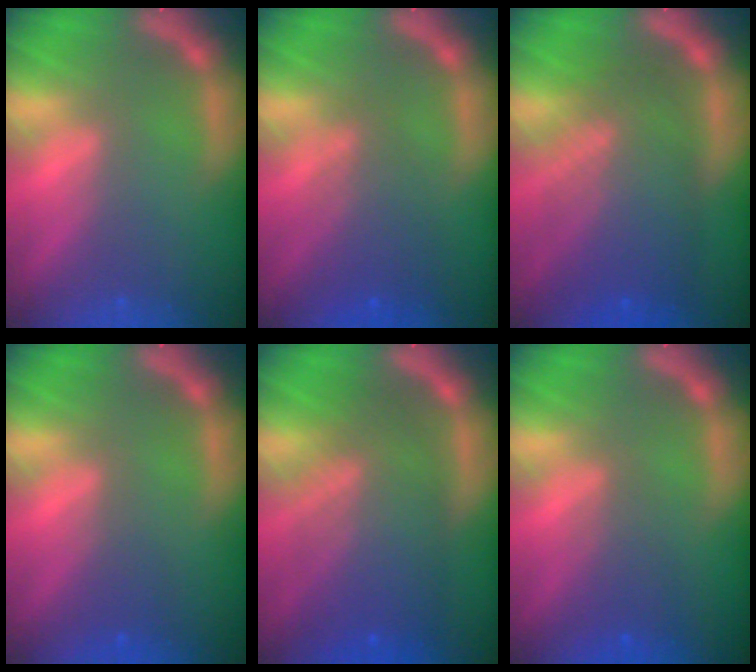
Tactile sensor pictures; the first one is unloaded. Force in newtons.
{"total": 4.1}
{"total": 8.5}
{"total": 1.5}
{"total": 8.6}
{"total": 2.5}